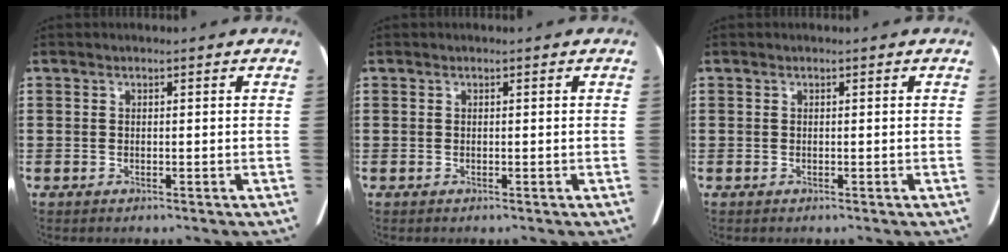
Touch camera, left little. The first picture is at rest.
{"total": 0.0}
{"total": 0.0}